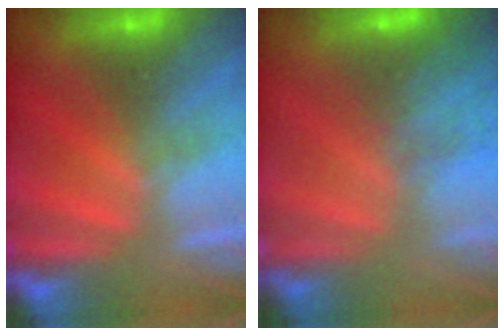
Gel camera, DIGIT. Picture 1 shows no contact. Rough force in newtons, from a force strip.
{"total": 7.5}